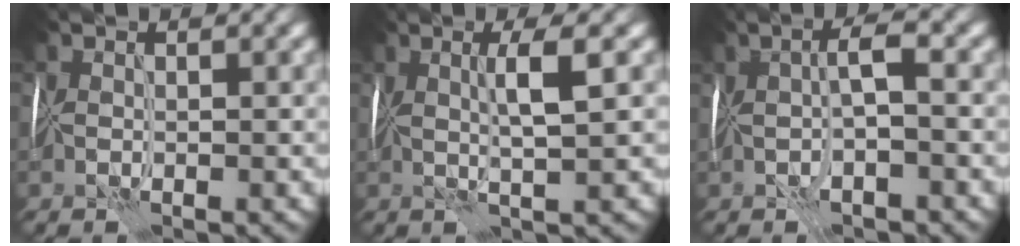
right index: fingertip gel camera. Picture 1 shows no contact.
{"total": 2.8, "force": [1.0, -0.2, 2.6], "torque": [-0.047, 0.002, 0.017]}
{"total": 2.7, "force": [0.3, 0.6, 2.7], "torque": [-0.053, 0.006, 0.002]}